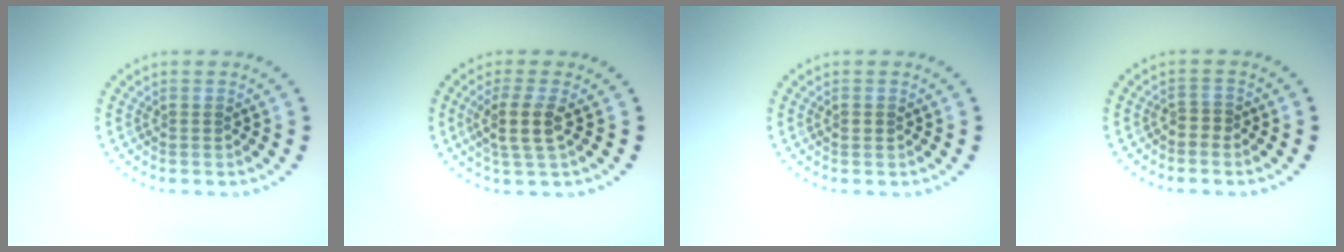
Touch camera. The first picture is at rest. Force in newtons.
{"total": 2.8, "press": 2.4, "slide": 1.5}
{"total": 1.0, "press": 0.9, "slide": 0.1}
{"total": 0.9, "press": 0.5, "slide": 0.8}